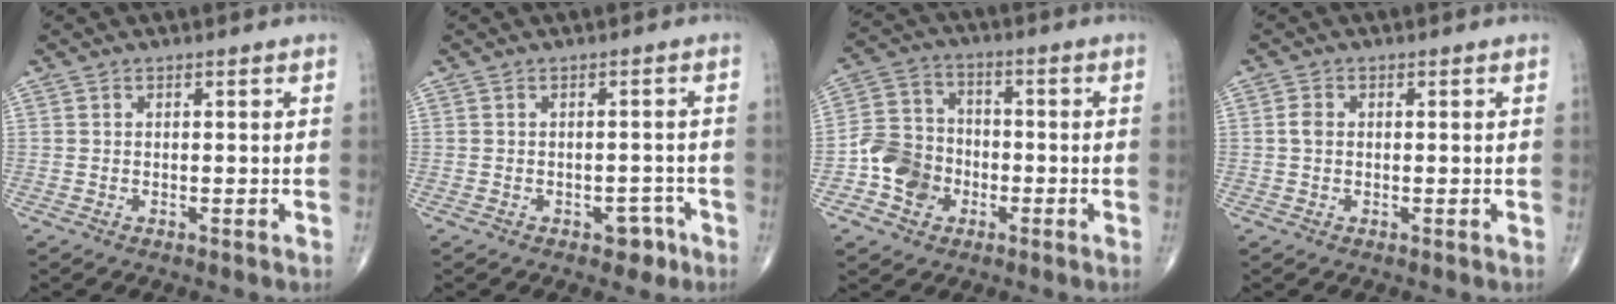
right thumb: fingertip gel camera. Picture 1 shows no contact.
{"total": 2.8, "force": [-1.7, 1.9, 1.3], "torque": [0.003, 0.015, -0.019]}
{"total": 9.5, "force": [-3.2, 8.0, 4.0], "torque": [-0.048, 0.026, -0.066]}
{"total": 1.7, "force": [0.1, 1.3, 1.1], "torque": [-0.021, 0.002, -0.001]}